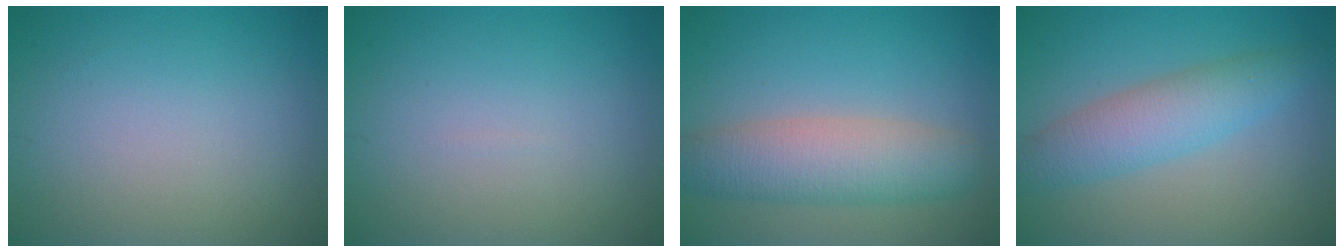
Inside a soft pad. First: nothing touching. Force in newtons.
{"total": 0.0}
{"total": 5.7, "press": 5.7, "slide": 0.3}
{"total": 4.5, "press": 4.5, "slide": 0.1}